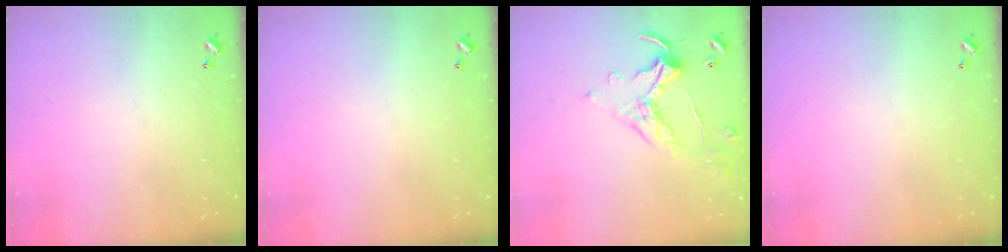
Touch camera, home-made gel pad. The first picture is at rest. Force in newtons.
{"total": 0.0}
{"total": 1.1, "press": 1.1, "slide": 0.1}
{"total": 0.0}